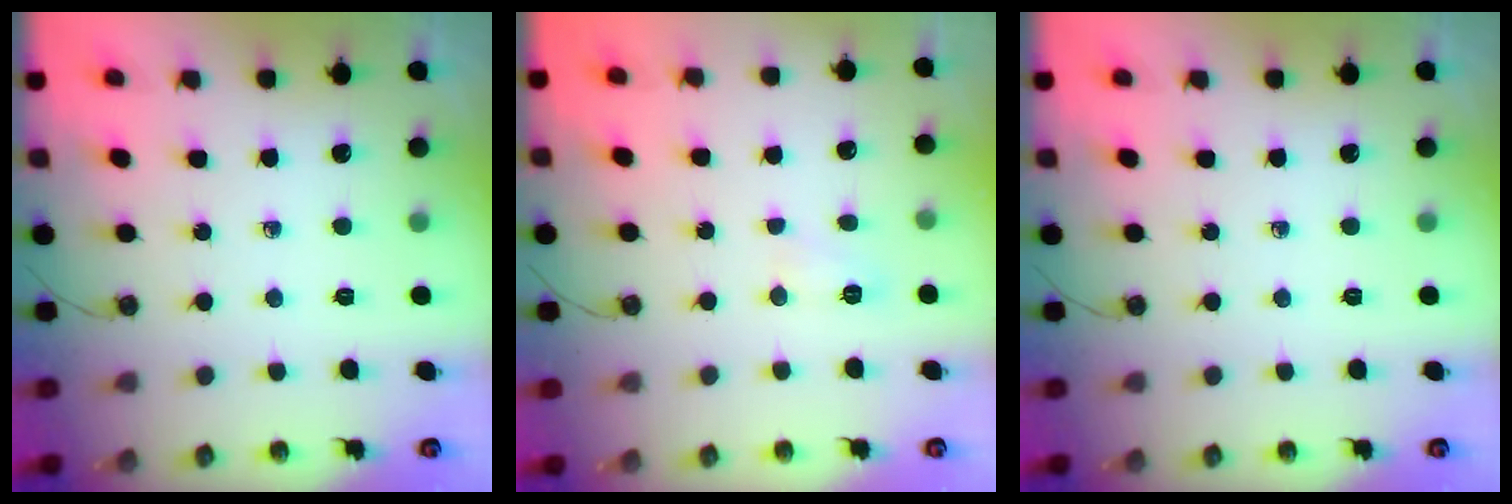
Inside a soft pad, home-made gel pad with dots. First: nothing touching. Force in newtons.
{"total": 5.5, "press": 5.5, "slide": 0.7}
{"total": 0.0}